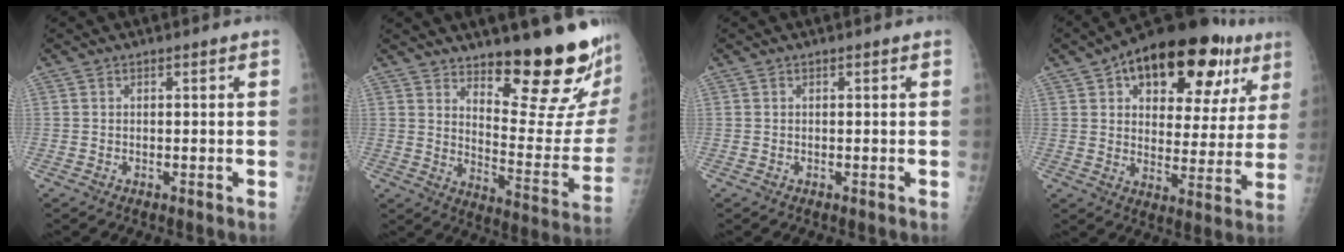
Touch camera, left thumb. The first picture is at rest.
{"total": 20.2, "force": [15.4, 4.3, 12.4], "torque": [-0.139, -0.145, 0.215]}
{"total": 0.0}
{"total": 25.7, "force": [13.0, 13.1, 17.9], "torque": [-0.218, 0.002, 0.188]}